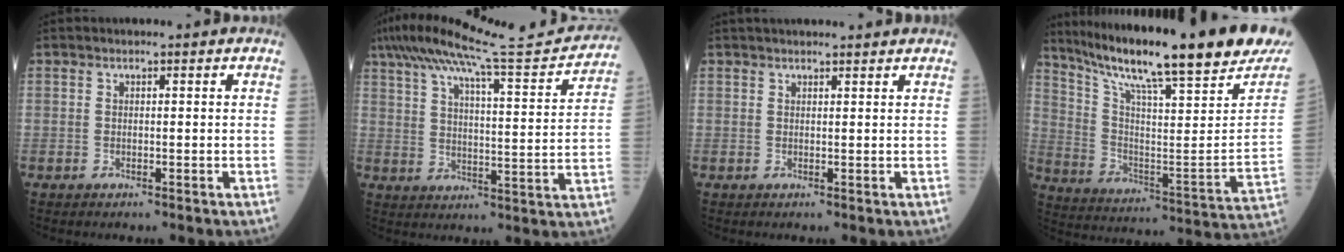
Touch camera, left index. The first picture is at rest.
{"total": 20.3, "force": [18.4, 0.5, 8.7], "torque": [-0.143, -0.006, 0.256]}
{"total": 6.8, "force": [6.3, 0.6, 2.4], "torque": [-0.027, 0.032, 0.077]}
{"total": 27.7, "force": [21.9, 1.6, 16.9], "torque": [-0.284, -0.053, 0.315]}